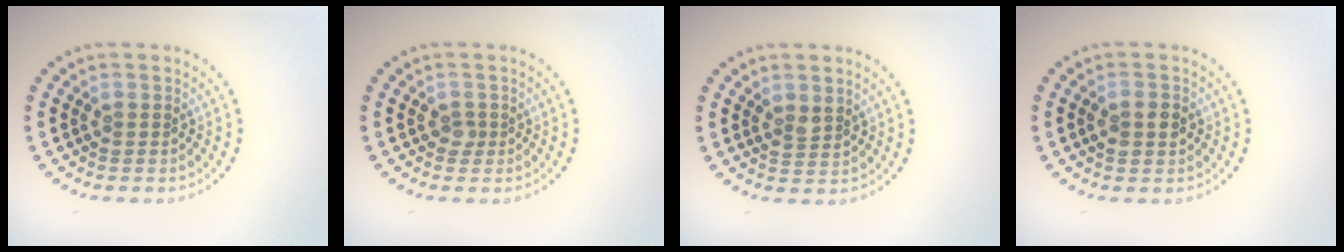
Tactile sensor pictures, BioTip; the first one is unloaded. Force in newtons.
{"total": 0.8, "press": 0.5, "slide": 0.5}
{"total": 1.4, "press": 1.2, "slide": 0.6}
{"total": 2.4, "press": 2.4, "slide": 0.2}